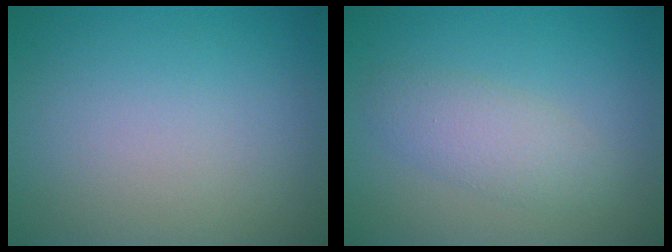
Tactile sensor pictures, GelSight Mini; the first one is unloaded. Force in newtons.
{"total": 2.8, "press": 2.8, "slide": 0.0}